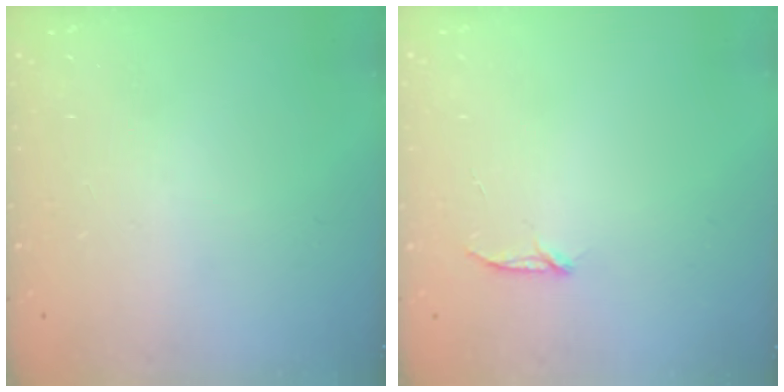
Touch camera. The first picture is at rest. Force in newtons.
{"total": 3.1, "press": 3.1, "slide": 0.3}